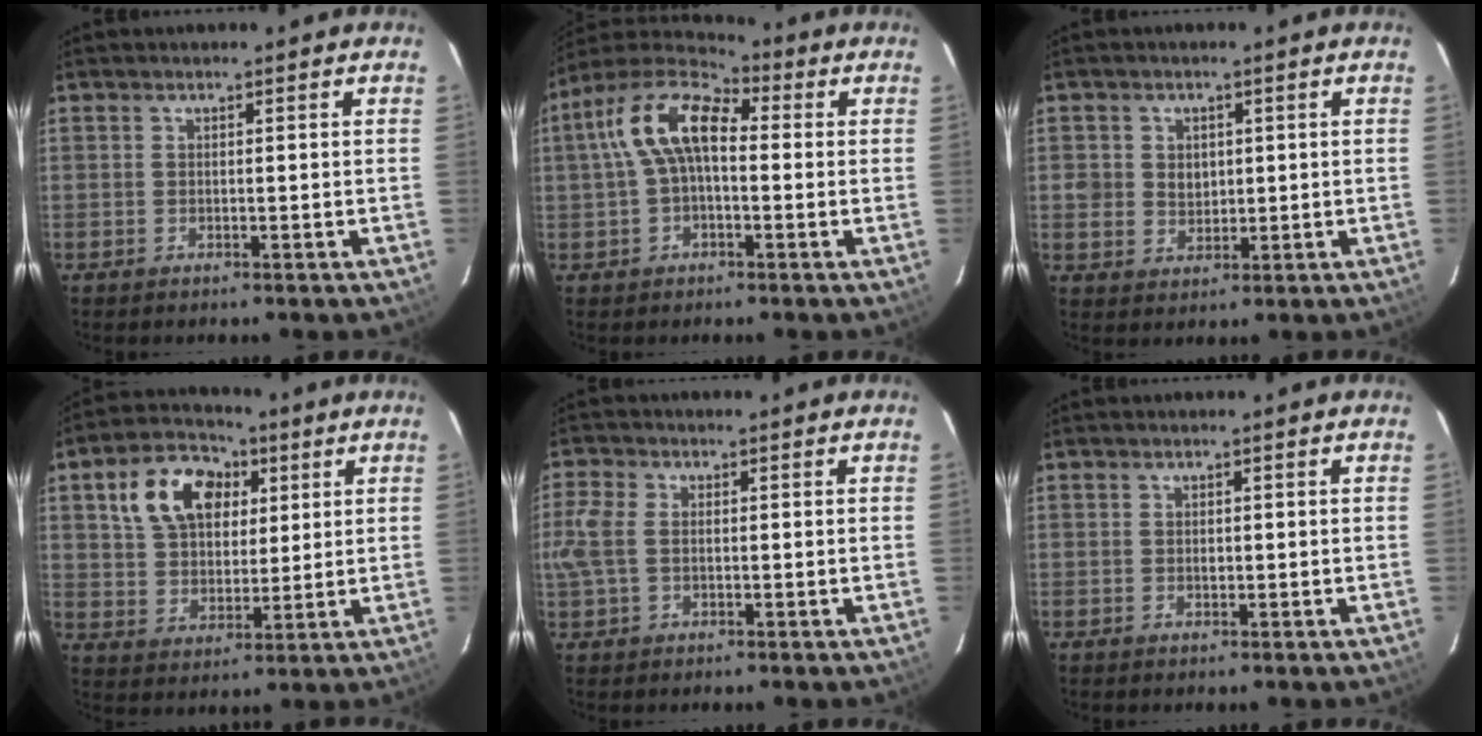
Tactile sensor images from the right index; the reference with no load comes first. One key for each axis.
{"total": 12.1, "fx": 1.1, "fy": 6.5, "fz": 10.2, "tx": -0.197, "ty": 0.034, "tz": 0.011}
{"total": 4.5, "fx": 0.6, "fy": 4.1, "fz": 1.8, "tx": -0.034, "ty": 0.006, "tz": 0.015}
{"total": 13.8, "fx": 5.2, "fy": 9.3, "fz": 8.8, "tx": -0.182, "ty": 0.041, "tz": 0.095}
{"total": 5.5, "fx": -0.2, "fy": 3.6, "fz": 4.2, "tx": -0.101, "ty": 0.006, "tz": -0.001}
{"total": 0.8, "fx": -0.1, "fy": 0.6, "fz": 0.5, "tx": -0.007, "ty": 0.001, "tz": -0.001}